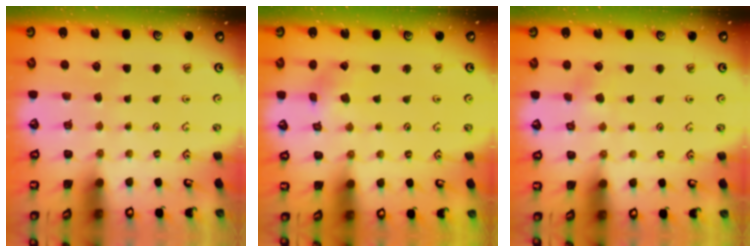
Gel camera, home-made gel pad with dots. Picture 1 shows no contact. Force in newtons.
{"total": 1.1, "press": 1.0, "slide": 0.4}
{"total": 2.3, "press": 2.3, "slide": 0.2}